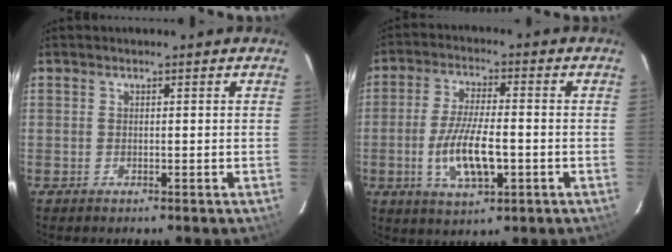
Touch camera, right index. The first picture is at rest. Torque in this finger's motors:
{"motor_torque": [0.39, -0.16, 0.41, 0.11]}